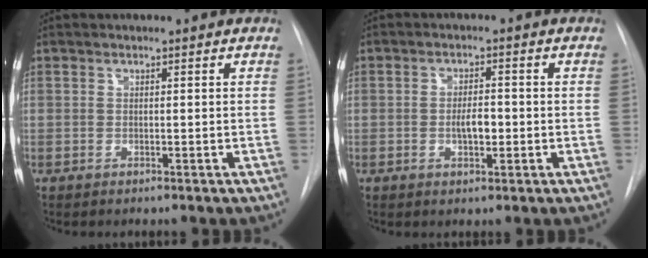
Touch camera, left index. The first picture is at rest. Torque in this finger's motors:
{"motor_torque": [0.38, -0.01, 0.10, 0.05]}